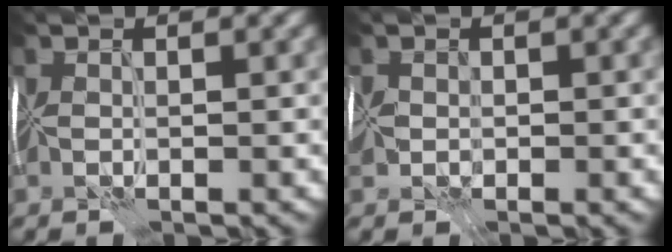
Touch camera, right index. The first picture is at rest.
{"total": 2.3, "force": [-0.1, 1.9, 1.3], "torque": [-0.032, 0.000, -0.003]}